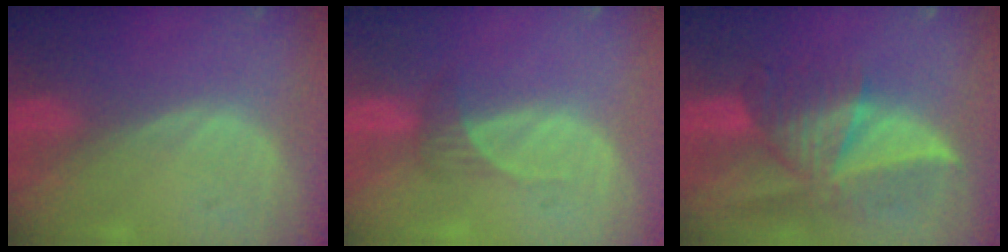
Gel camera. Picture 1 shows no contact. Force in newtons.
{"total": 2.1, "press": 1.9, "slide": 0.9}
{"total": 9.4, "press": 8.4, "slide": 4.2}